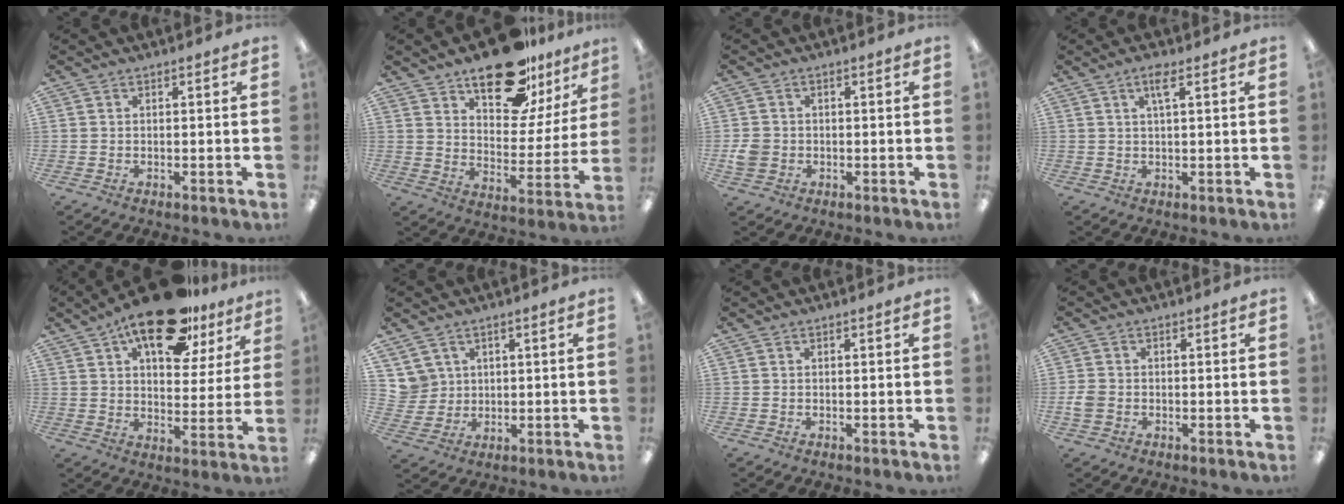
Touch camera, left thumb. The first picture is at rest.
{"total": 20.2, "force": [14.5, 9.2, 10.6], "torque": [-0.156, -0.087, 0.246]}
{"total": 3.6, "force": [-0.8, 3.2, 1.5], "torque": [-0.015, 0.004, -0.014]}
{"total": 3.7, "force": [1.8, 0.7, 3.1], "torque": [-0.060, 0.004, 0.027]}
{"total": 19.6, "force": [13.1, 8.6, 11.9], "torque": [-0.184, -0.061, 0.218]}
{"total": 5.2, "force": [2.7, 4.4, -0.1], "torque": [-0.012, -0.004, 0.053]}
{"total": 0.0}
{"total": 2.8, "force": [-0.8, 2.2, 1.6], "torque": [-0.032, 0.003, -0.015]}